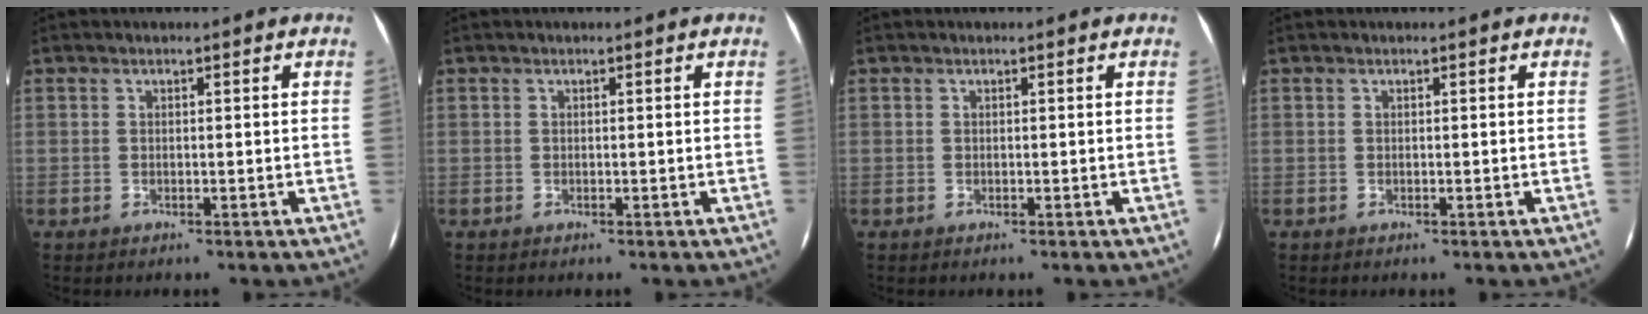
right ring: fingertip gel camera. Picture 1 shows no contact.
{"total": 0.0}
{"total": 0.0}
{"total": 0.0}